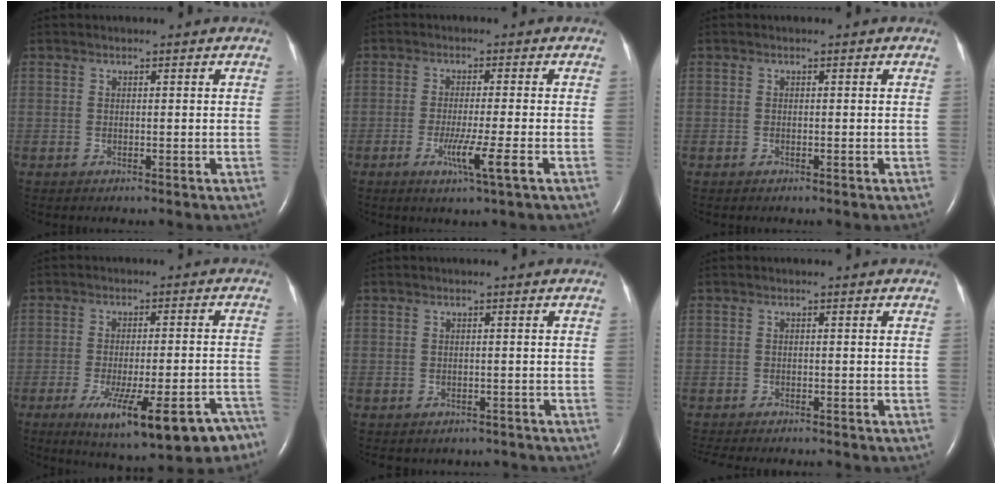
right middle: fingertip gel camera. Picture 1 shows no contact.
{"total": 5.2, "force": [-2.1, -0.8, 4.7], "torque": [-0.085, -0.015, -0.037]}
{"total": 0.0}
{"total": 16.3, "force": [-10.4, 3.8, 12.0], "torque": [-0.122, 0.004, -0.143]}
{"total": 3.5, "force": [-3.1, 1.7, 0.2], "torque": [-0.007, 0.007, -0.037]}
{"total": 9.6, "force": [-8.7, 1.6, 3.7], "torque": [-0.054, -0.014, -0.117]}